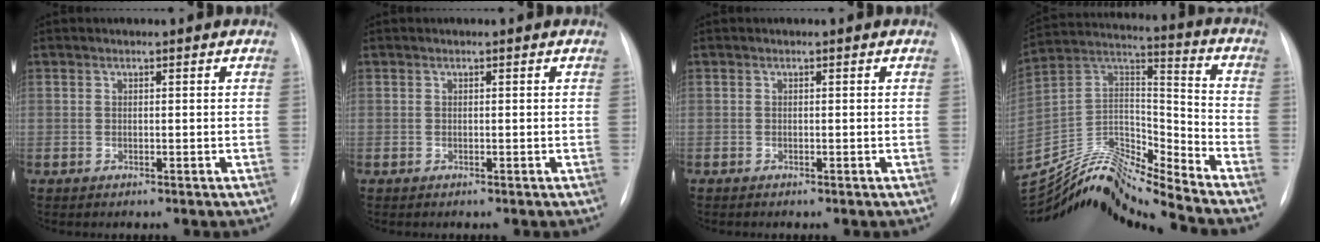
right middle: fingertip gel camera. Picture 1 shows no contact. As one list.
[{"total": 0.0}, {"total": 0.0}, {"total": 17.4, "force": [-16.8, 0.1, 4.7], "torque": [-0.081, 0.062, -0.300]}]